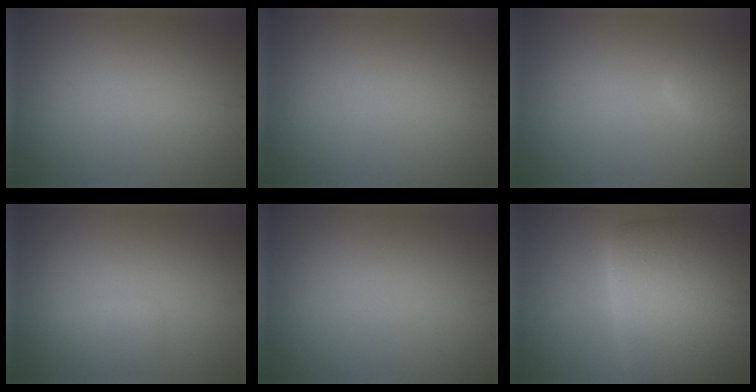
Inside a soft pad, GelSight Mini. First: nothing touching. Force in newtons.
{"total": 0.0}
{"total": 2.1, "press": 2.1, "slide": 0.1}
{"total": 1.5, "press": 1.5, "slide": 0.1}
{"total": 0.0}
{"total": 14.6, "press": 14.6, "slide": 0.3}